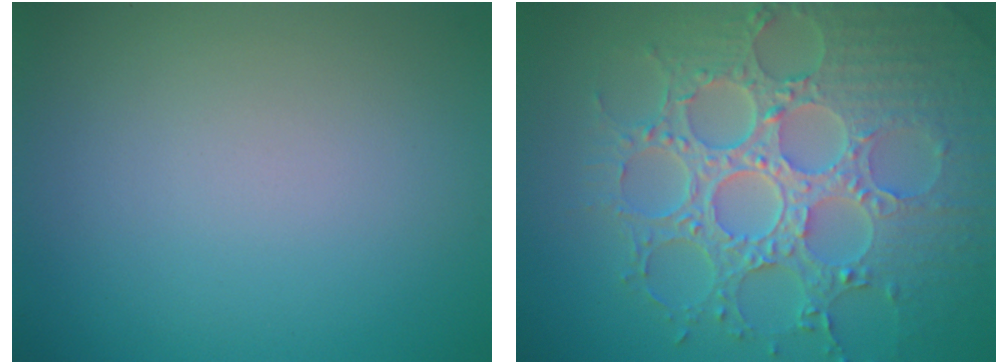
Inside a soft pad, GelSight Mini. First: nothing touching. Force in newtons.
{"total": 8.8, "press": 6.6, "slide": 5.9}